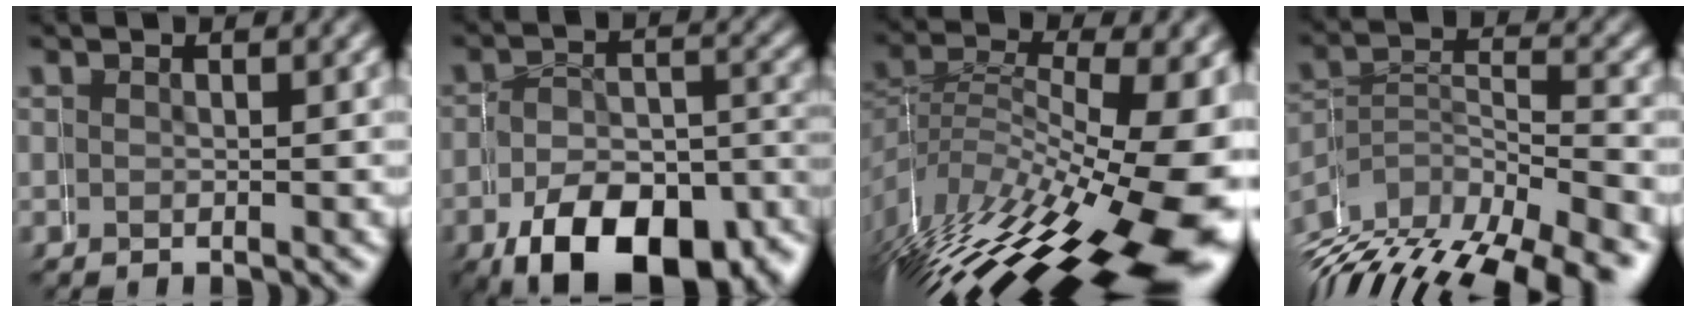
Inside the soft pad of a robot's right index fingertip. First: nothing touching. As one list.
[{"total": 11.4, "force": [-8.0, 5.4, 5.9], "torque": [-0.087, -0.034, -0.105]}, {"total": 12.3, "force": [-3.3, 6.0, 10.2], "torque": [-0.170, -0.028, -0.030]}, {"total": 8.9, "force": [-6.1, 4.6, 4.6], "torque": [-0.069, -0.012, -0.091]}]